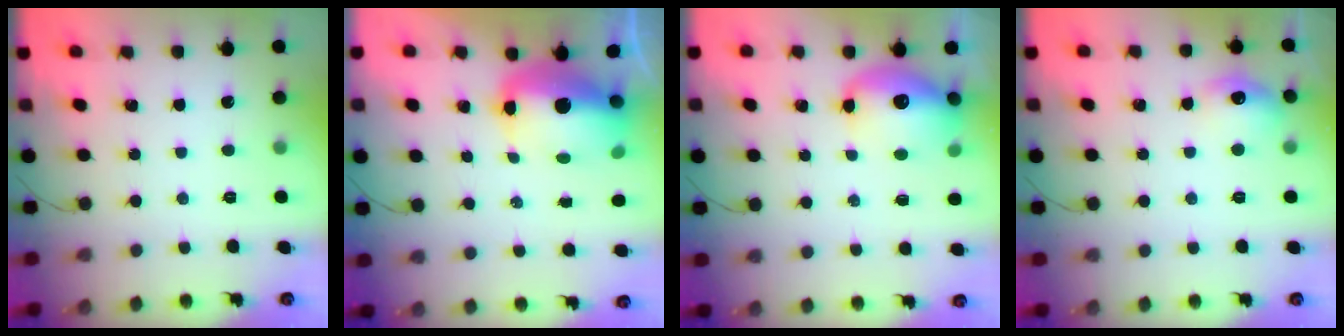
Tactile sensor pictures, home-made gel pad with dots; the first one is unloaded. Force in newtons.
{"total": 13.4, "press": 13.1, "slide": 2.8}
{"total": 12.9, "press": 12.6, "slide": 2.6}
{"total": 9.5, "press": 9.4, "slide": 0.9}